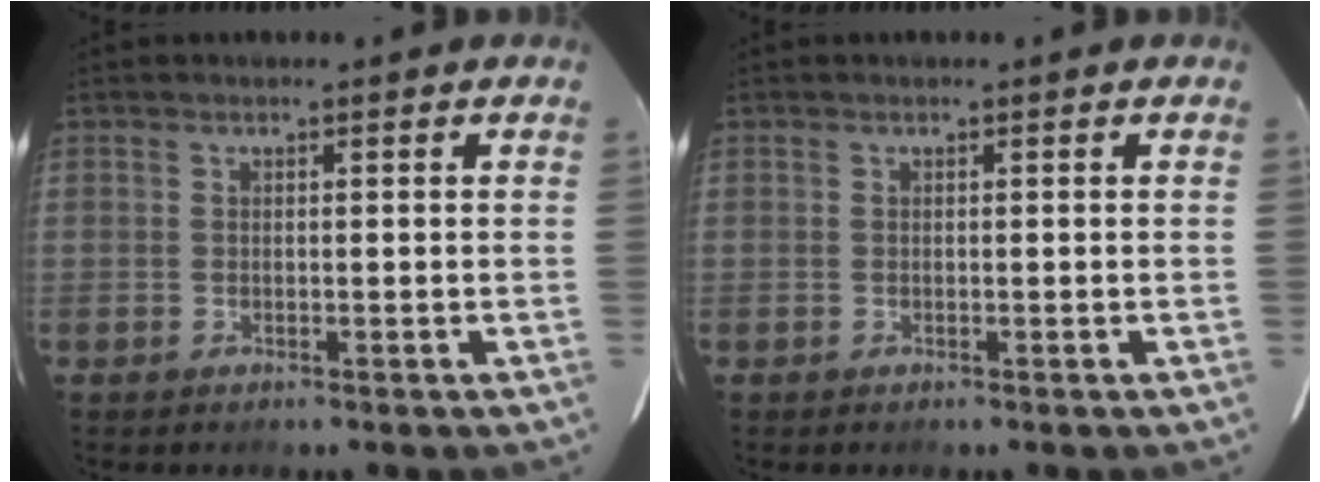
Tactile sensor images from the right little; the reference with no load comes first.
{"total": 0.0}